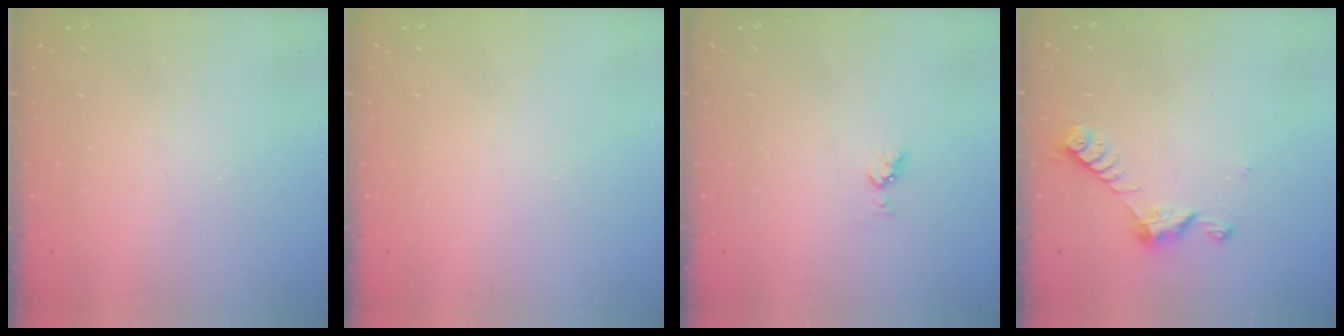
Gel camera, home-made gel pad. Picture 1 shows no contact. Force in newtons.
{"total": 0.0}
{"total": 3.6, "press": 3.5, "slide": 0.9}
{"total": 7.2, "press": 7.2, "slide": 0.5}